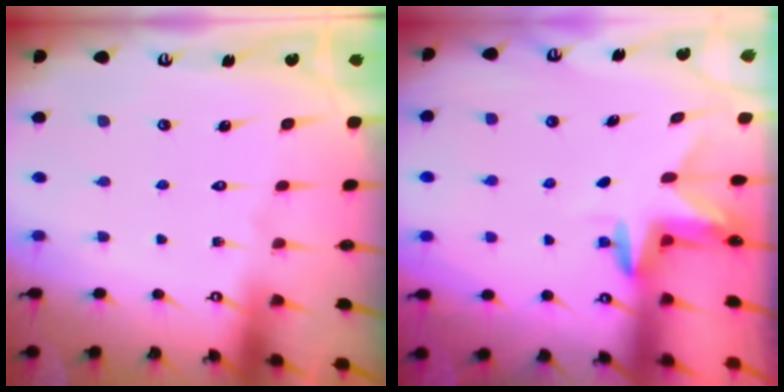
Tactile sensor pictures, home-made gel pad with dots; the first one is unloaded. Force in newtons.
{"total": 3.0, "press": 3.0, "slide": 0.3}